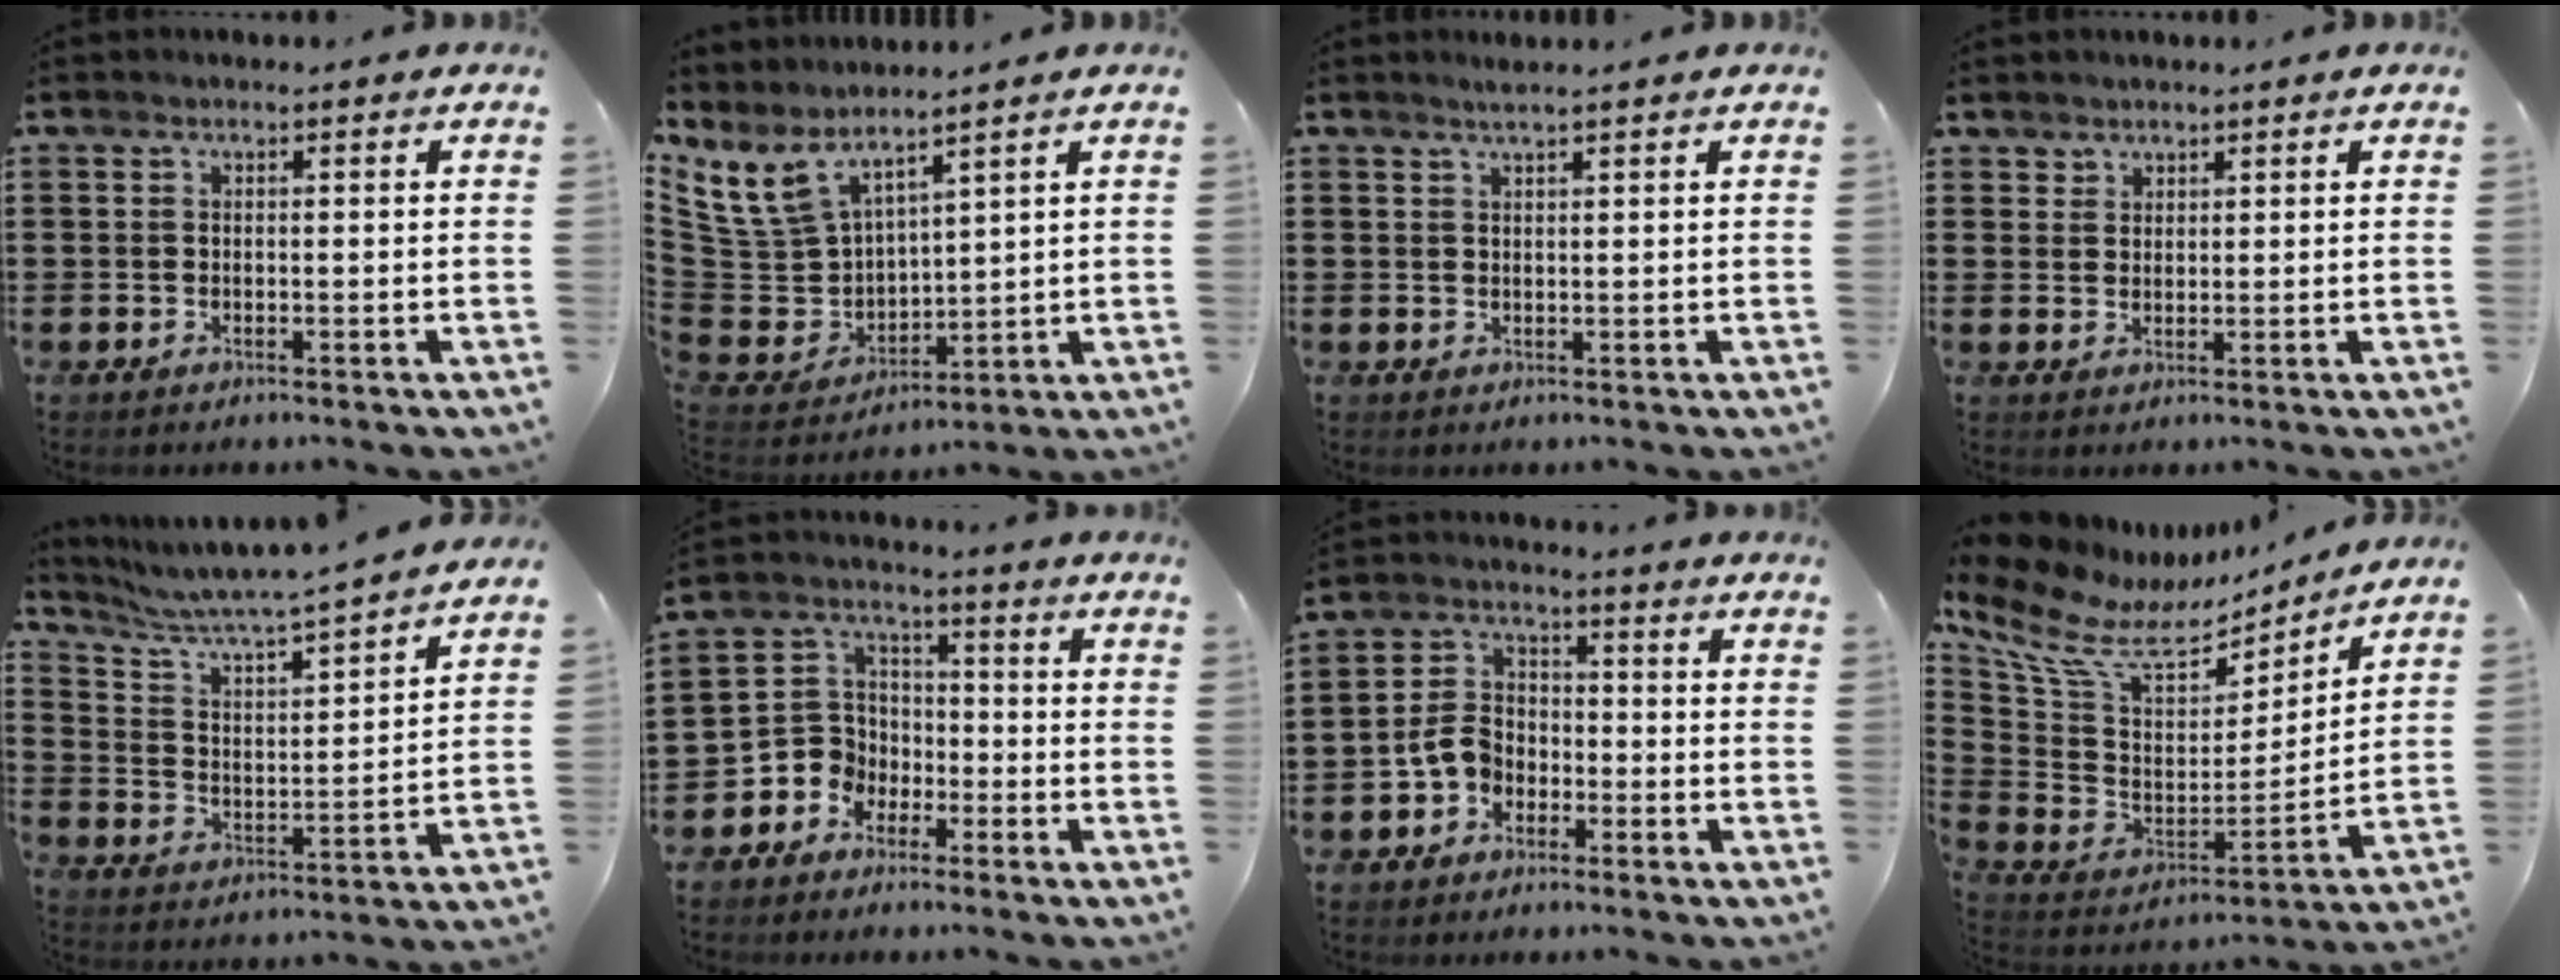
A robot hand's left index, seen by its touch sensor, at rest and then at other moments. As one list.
[{"total": 7.9, "force": [6.0, 3.7, 3.5], "torque": [-0.117, -0.045, 0.111]}, {"total": 1.3, "force": [1.2, -0.2, 0.5], "torque": [-0.009, 0.001, 0.023]}, {"total": 1.8, "force": [1.6, 0.8, -0.2], "torque": [-0.002, 0.002, 0.034]}, {"total": 5.4, "force": [5.1, 0.0, 2.0], "torque": [-0.061, -0.038, 0.078]}, {"total": 5.5, "force": [-3.1, 4.5, 0.3], "torque": [-0.042, 0.003, -0.069]}, {"total": 5.7, "force": [-2.8, 4.0, 2.9], "torque": [-0.083, 0.007, -0.062]}, {"total": 9.9, "force": [7.2, 4.3, 5.2], "torque": [-0.138, -0.044, 0.129]}]